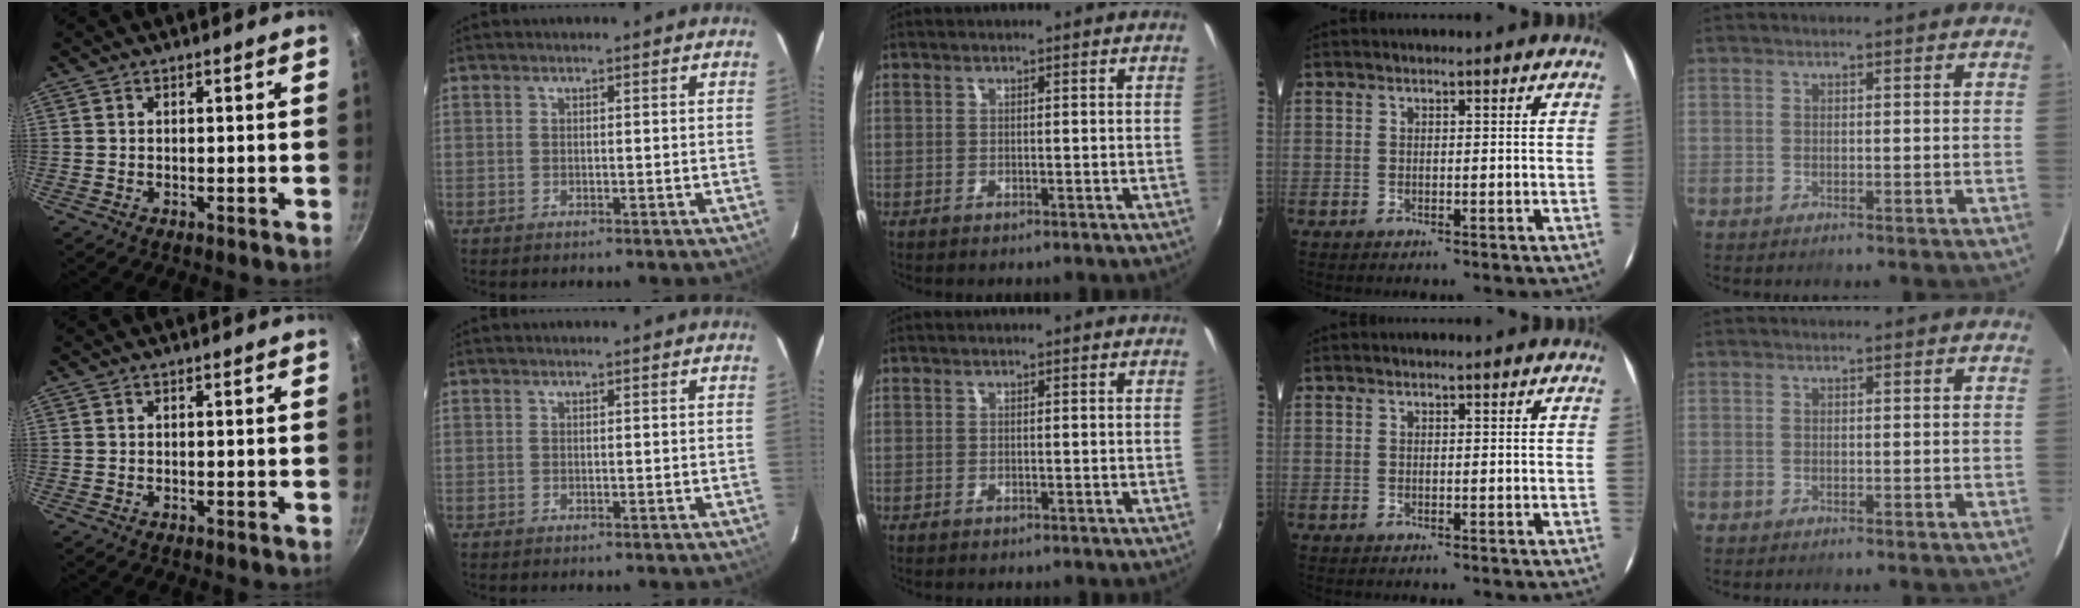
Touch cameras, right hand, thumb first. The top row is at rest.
{}